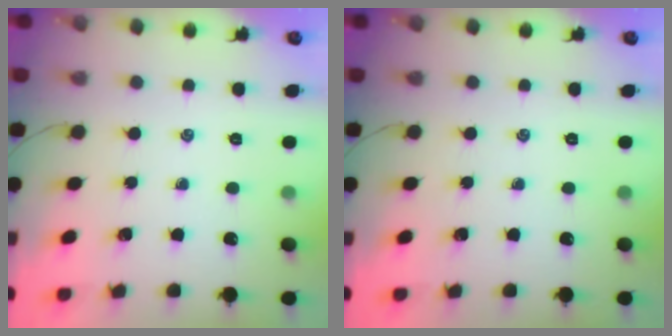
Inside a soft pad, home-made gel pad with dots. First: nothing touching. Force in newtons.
{"total": 0.0}